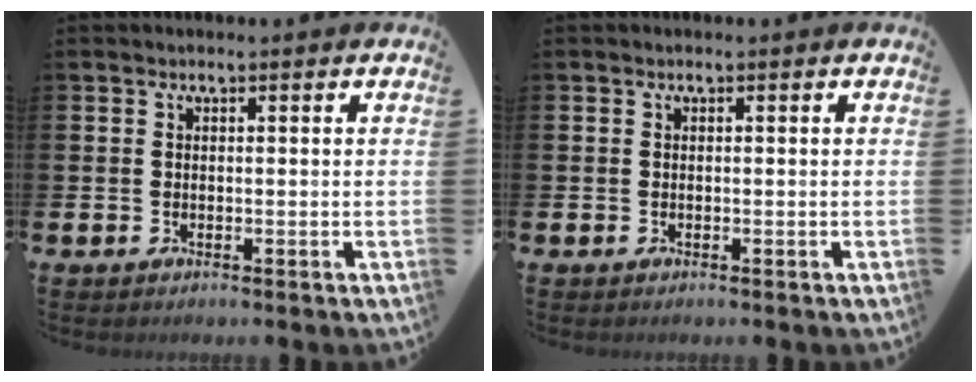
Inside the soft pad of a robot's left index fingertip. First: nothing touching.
{"total": 0.0}